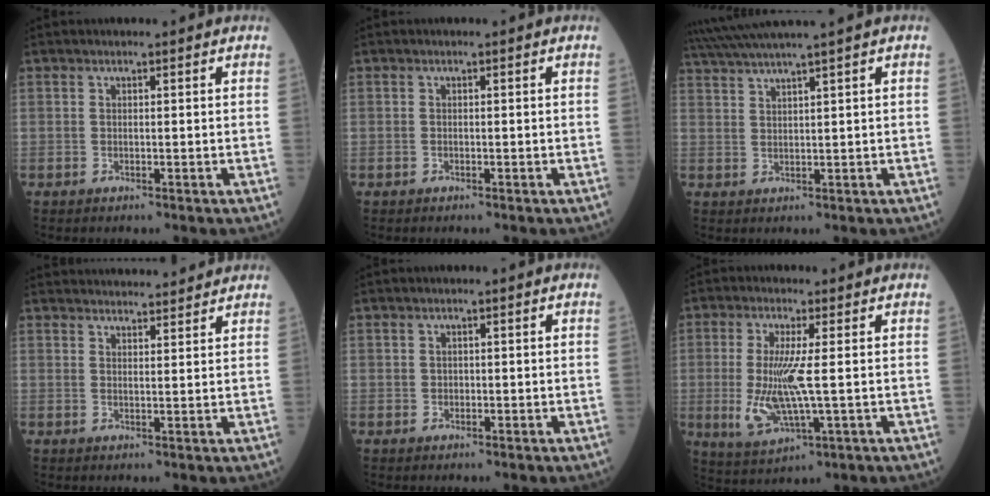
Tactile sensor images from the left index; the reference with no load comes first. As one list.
[{"total": 0.0}, {"total": 7.9, "force": [6.7, -2.0, 3.6], "torque": [-0.063, 0.022, 0.120]}, {"total": 12.5, "force": [12.1, 1.9, 2.8], "torque": [-0.030, 0.030, 0.161]}, {"total": 0.9, "force": [-0.1, 0.8, 0.3], "torque": [-0.005, 0.003, 0.002]}, {"total": 8.5, "force": [-0.5, 1.3, 8.4], "torque": [-0.191, -0.012, -0.002]}]